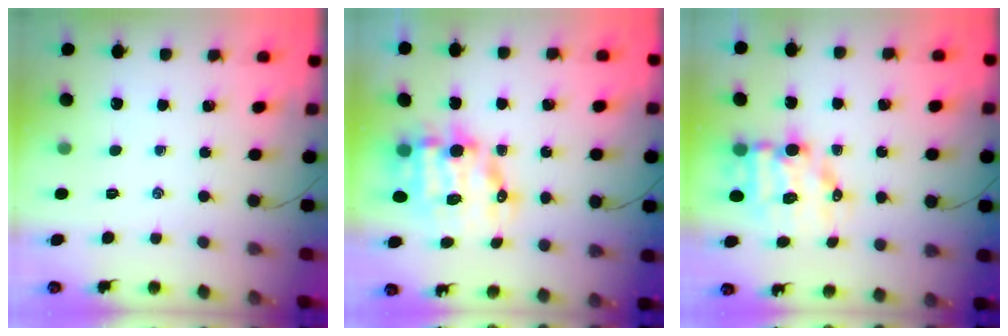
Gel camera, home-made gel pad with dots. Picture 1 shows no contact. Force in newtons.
{"total": 13.5, "press": 13.1, "slide": 3.2}
{"total": 9.7, "press": 9.4, "slide": 2.4}